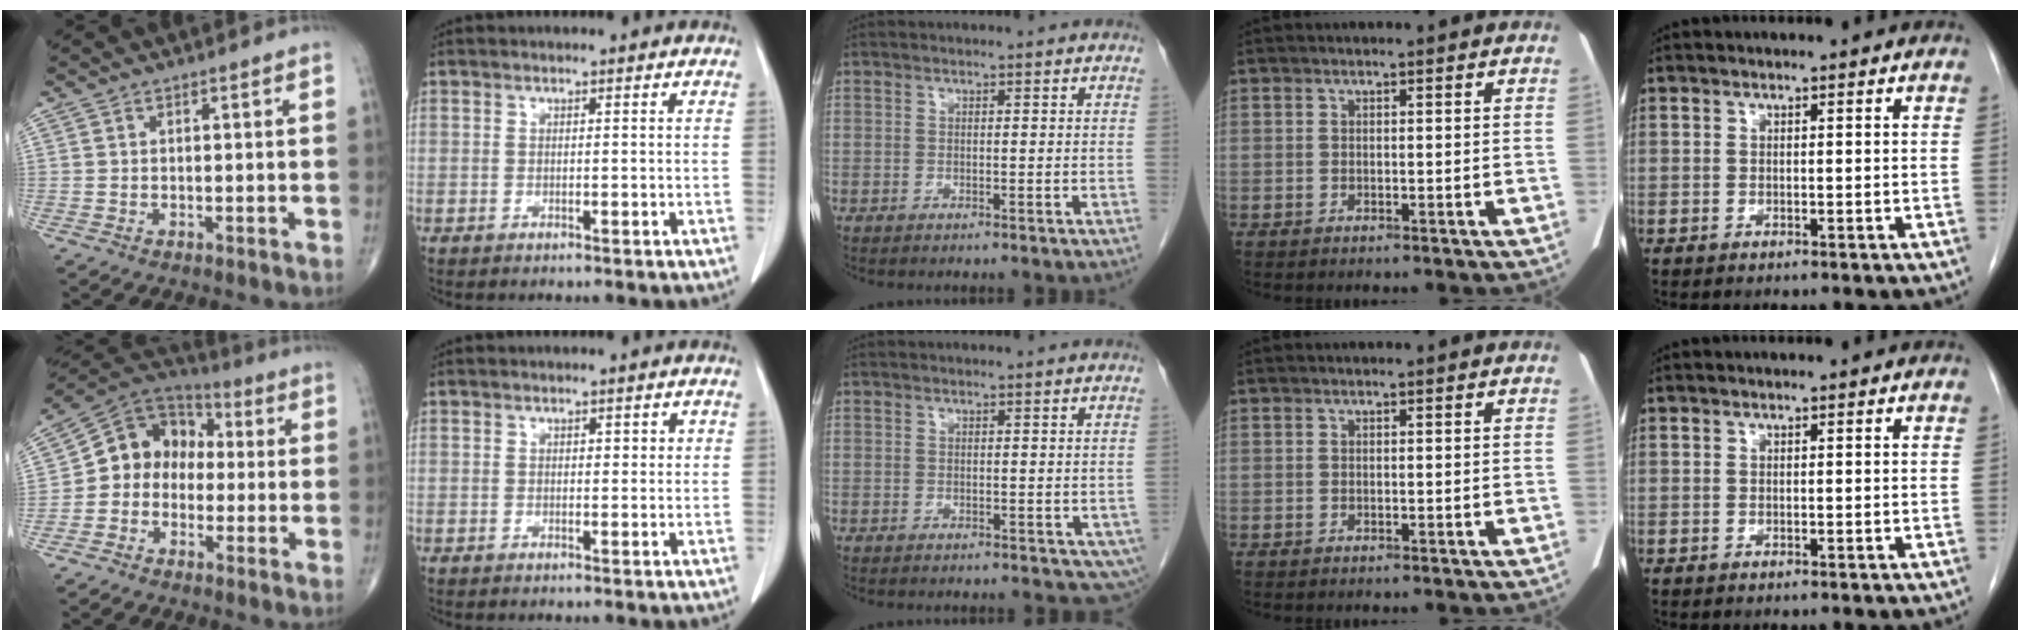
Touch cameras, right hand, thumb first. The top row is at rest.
{"thumb": {"total": 11.0, "force": [-0.9, 9.2, 5.9], "torque": [-0.065, 0.052, -0.036]}, "index": {"total": 1.6, "force": [0.4, 0.9, 1.2], "torque": [-0.014, 0.006, 0.004]}, "middle": {"total": 3.0, "force": [-0.3, 2.0, 2.2], "torque": [-0.017, -0.001, 0.003]}}